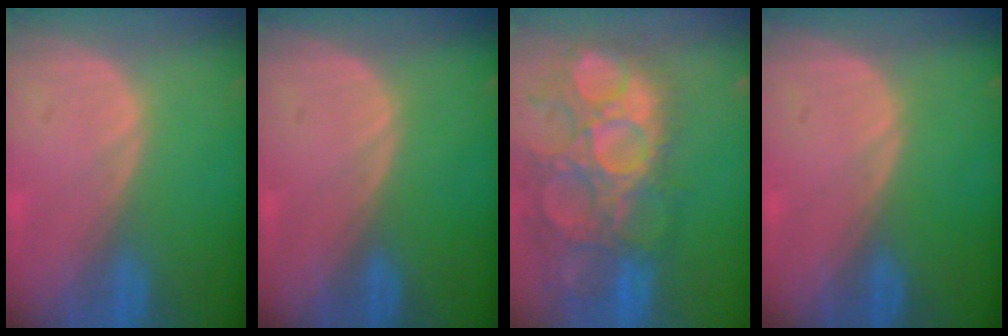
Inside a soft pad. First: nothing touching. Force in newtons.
{"total": 0.0}
{"total": 15.0, "press": 12.5, "slide": 8.2}
{"total": 0.0}